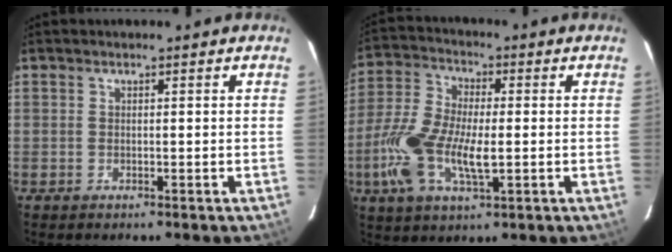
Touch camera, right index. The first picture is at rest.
{"total": 13.8, "force": [-3.0, 6.0, 12.1], "torque": [-0.267, -0.001, -0.063]}